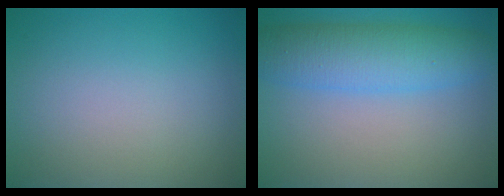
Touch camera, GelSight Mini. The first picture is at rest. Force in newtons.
{"total": 6.4, "press": 6.4, "slide": 0.1}